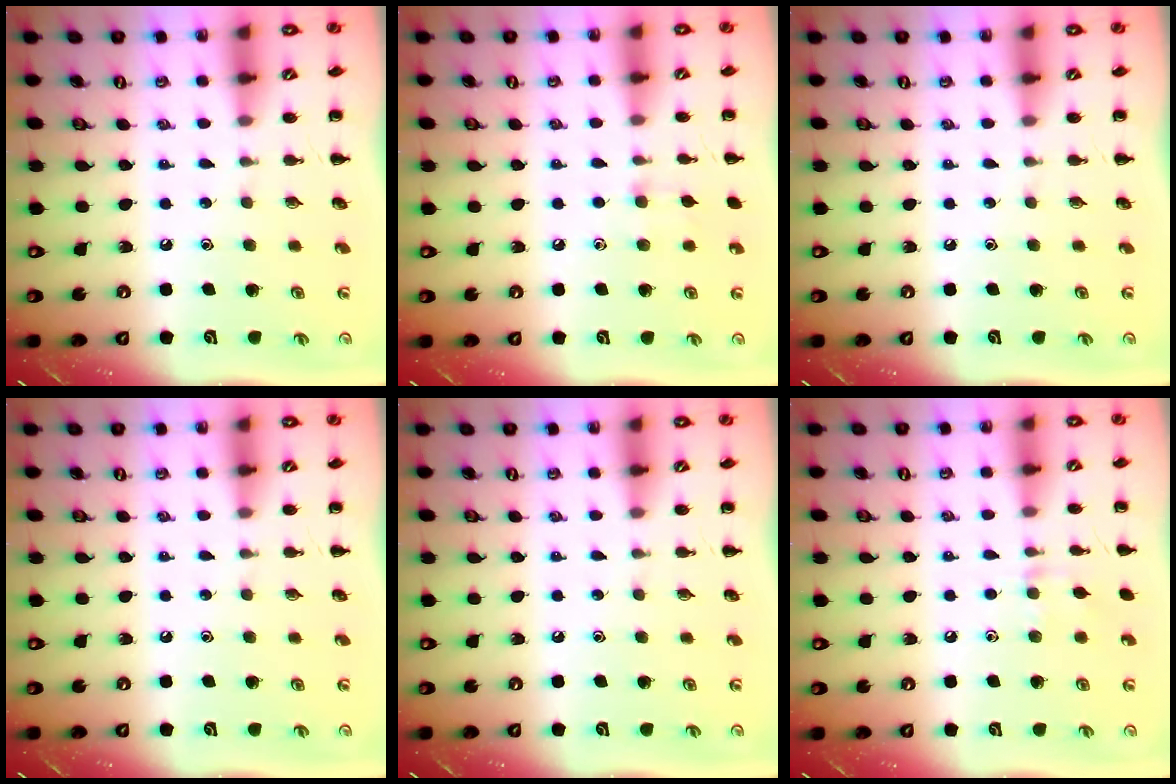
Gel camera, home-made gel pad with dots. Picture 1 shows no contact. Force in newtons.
{"total": 5.5, "press": 5.1, "slide": 2.0}
{"total": 0.0}
{"total": 0.0}
{"total": 0.0}
{"total": 6.3, "press": 6.0, "slide": 1.8}